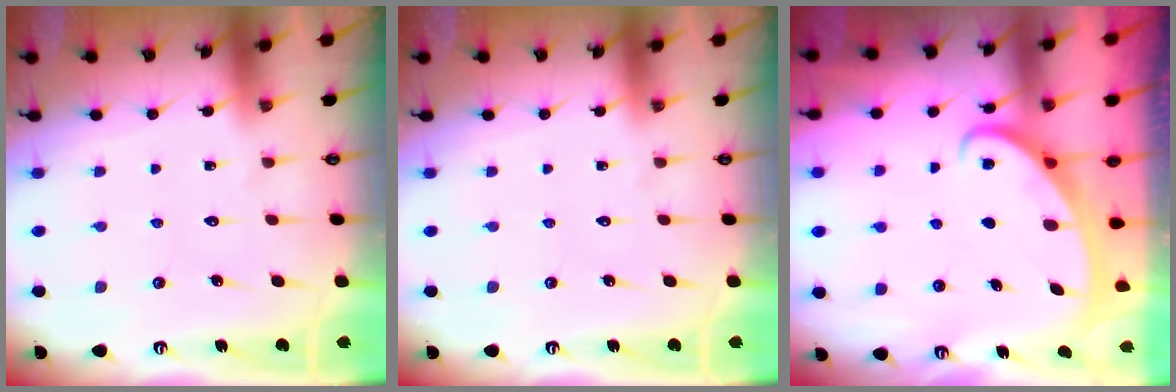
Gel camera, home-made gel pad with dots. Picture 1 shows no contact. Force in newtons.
{"total": 0.0}
{"total": 2.5, "press": 2.4, "slide": 0.3}